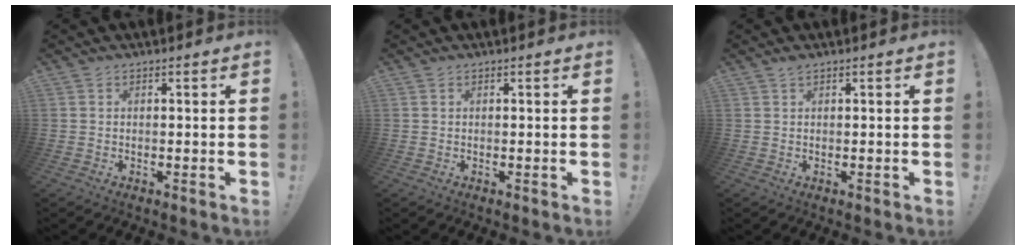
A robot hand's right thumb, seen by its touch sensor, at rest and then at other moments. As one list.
[{"total": 0.0}, {"total": 1.1, "force": [1.1, 0.3, 0.1], "torque": [0.005, 0.000, 0.017]}]